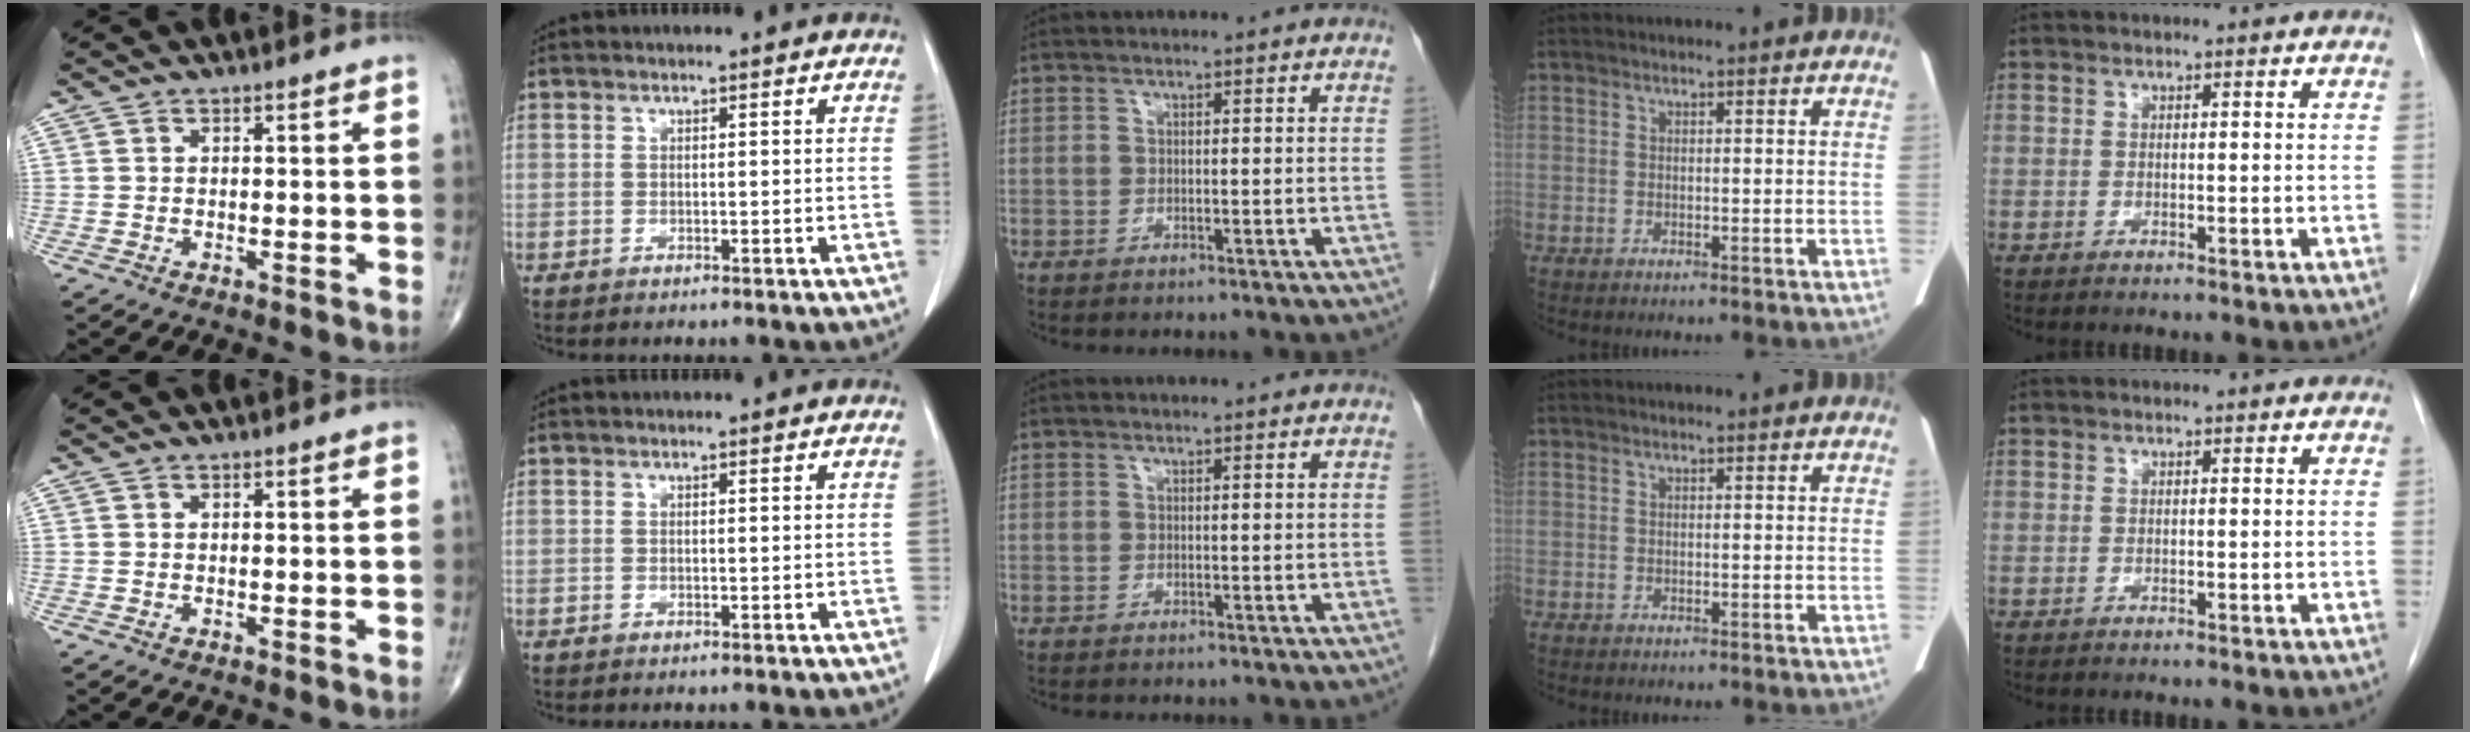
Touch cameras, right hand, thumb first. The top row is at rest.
{}